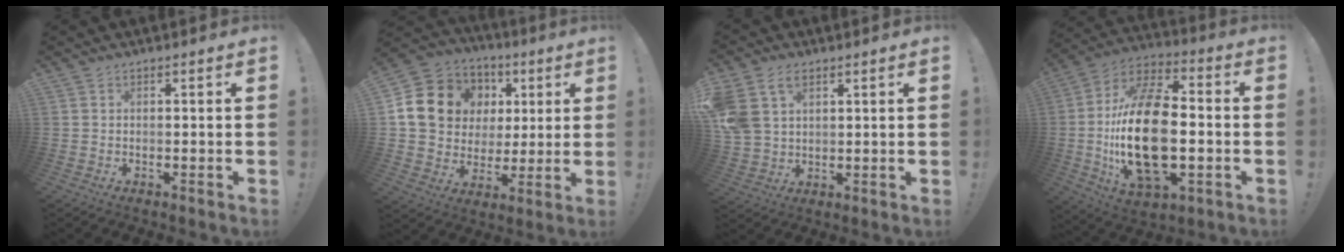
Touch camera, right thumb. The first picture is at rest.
{"total": 16.2, "force": [4.4, 14.0, 6.8], "torque": [-0.103, -0.006, 0.115]}
{"total": 10.2, "force": [5.0, 7.0, 5.6], "torque": [-0.118, -0.010, 0.102]}
{"total": 26.2, "force": [-2.8, 14.1, 21.9], "torque": [-0.432, 0.007, -0.045]}